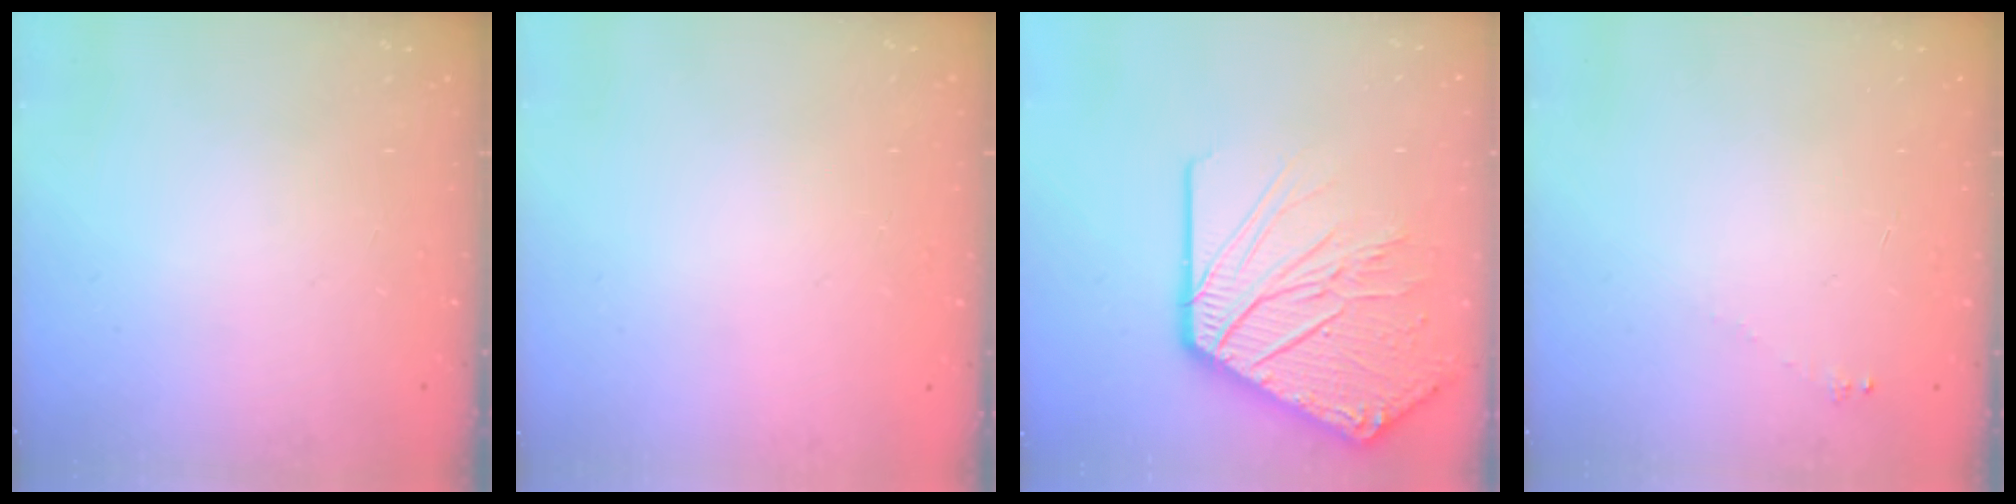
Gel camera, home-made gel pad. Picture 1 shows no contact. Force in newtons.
{"total": 0.0}
{"total": 23.5, "press": 23.2, "slide": 3.9}
{"total": 1.7, "press": 1.6, "slide": 0.2}